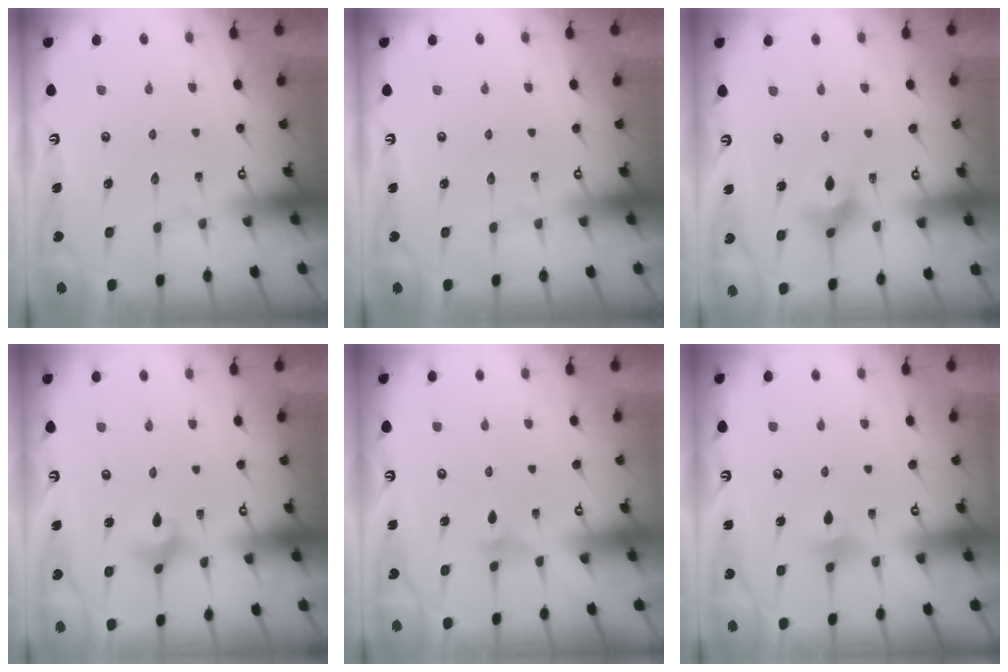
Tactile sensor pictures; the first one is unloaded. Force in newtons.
{"total": 0.0}
{"total": 6.8, "press": 6.5, "slide": 2.0}
{"total": 3.2, "press": 3.2, "slide": 0.1}
{"total": 3.0, "press": 2.9, "slide": 0.9}
{"total": 4.6, "press": 4.5, "slide": 1.0}